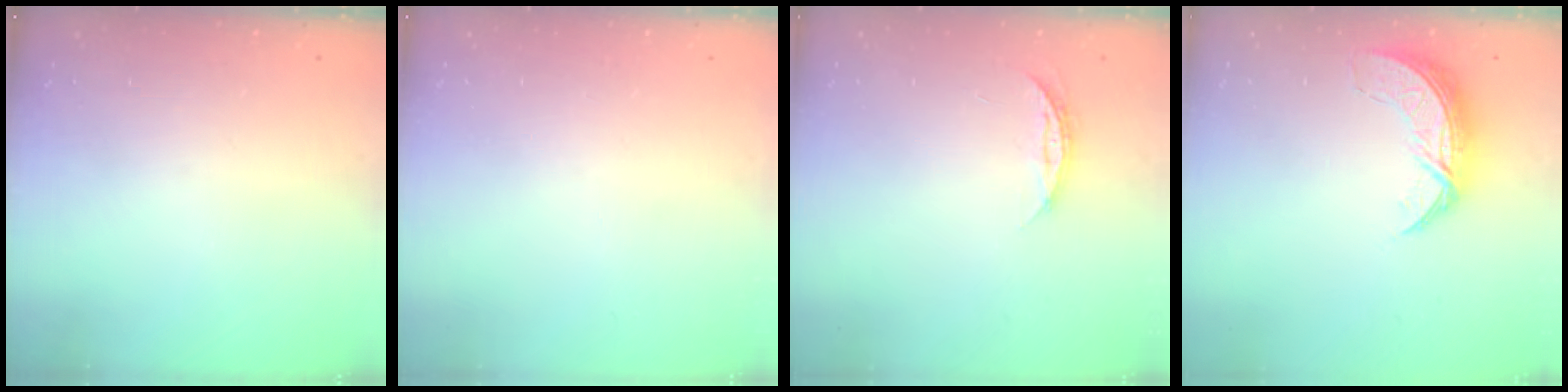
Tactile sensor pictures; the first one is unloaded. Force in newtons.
{"total": 0.0}
{"total": 4.2, "press": 4.1, "slide": 0.5}
{"total": 7.8, "press": 7.8, "slide": 0.5}